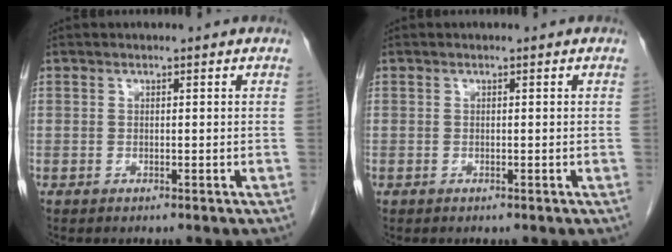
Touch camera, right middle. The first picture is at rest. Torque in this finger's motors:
{"motor_torque": [1.18, -0.96, 0.77, 0.21]}